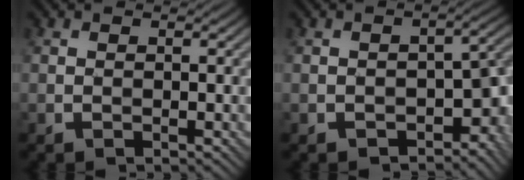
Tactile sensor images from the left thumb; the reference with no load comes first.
{"total": 7.2, "force": [-3.0, 4.1, 5.0], "torque": [-0.067, -0.016, -0.039]}